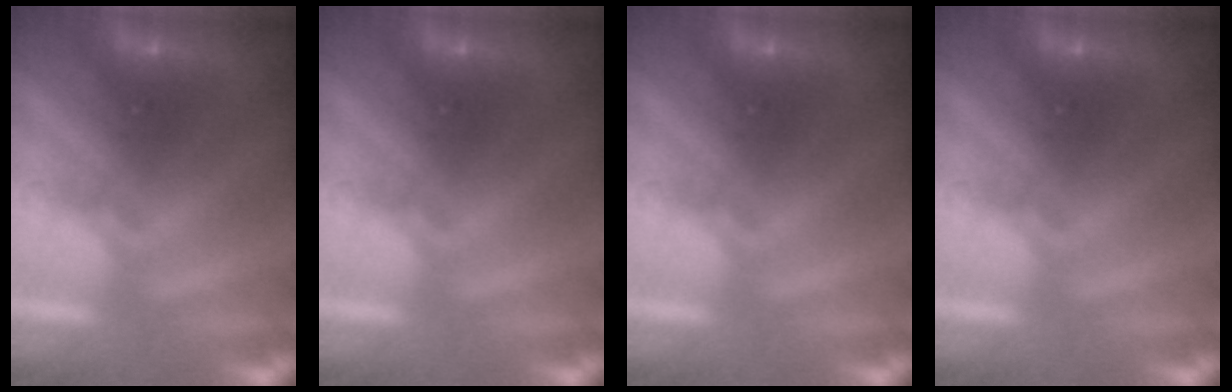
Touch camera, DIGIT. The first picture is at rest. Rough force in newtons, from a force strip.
{"total": 0.0}
{"total": 0.0}
{"total": 0.0}